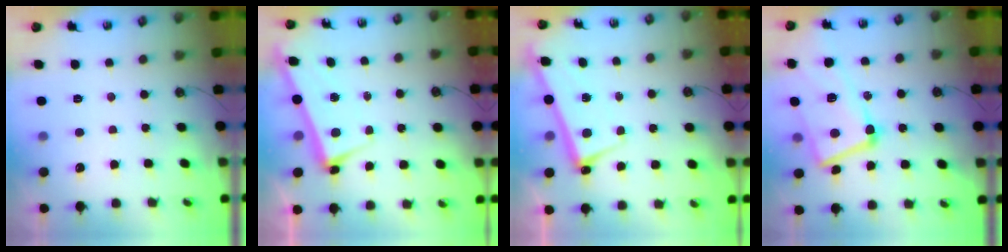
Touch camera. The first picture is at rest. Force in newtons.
{"total": 2.6, "press": 2.5, "slide": 0.7}
{"total": 2.7, "press": 2.6, "slide": 0.4}
{"total": 13.1, "press": 13.0, "slide": 0.8}